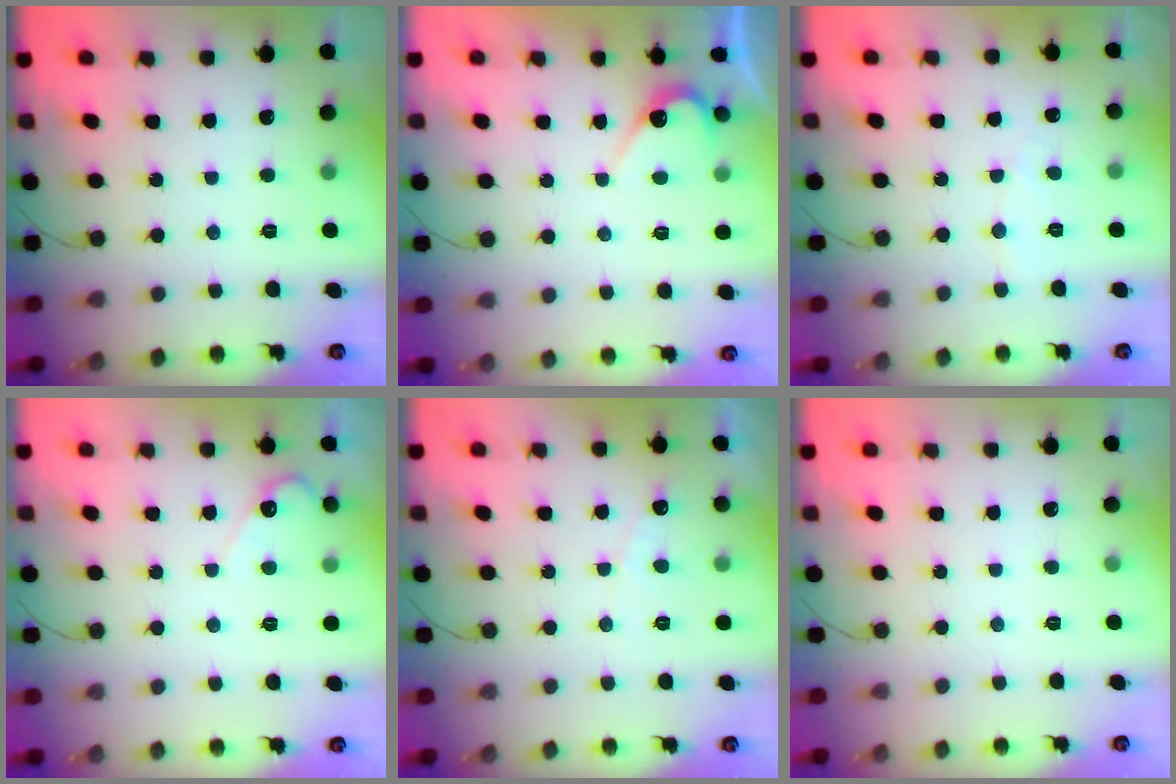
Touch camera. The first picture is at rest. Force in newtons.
{"total": 5.4, "press": 5.4, "slide": 0.3}
{"total": 2.5, "press": 2.5, "slide": 0.2}
{"total": 3.0, "press": 3.0, "slide": 0.2}
{"total": 3.0, "press": 3.0, "slide": 0.1}
{"total": 0.0}